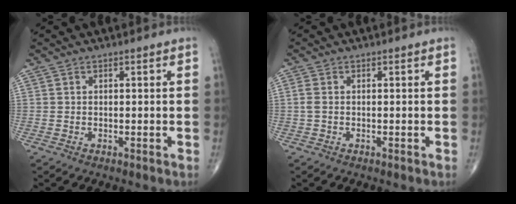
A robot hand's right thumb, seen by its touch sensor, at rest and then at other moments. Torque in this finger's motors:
{"motor_torque": [-0.08, -0.10, 0.01, 0.06, 0.08]}